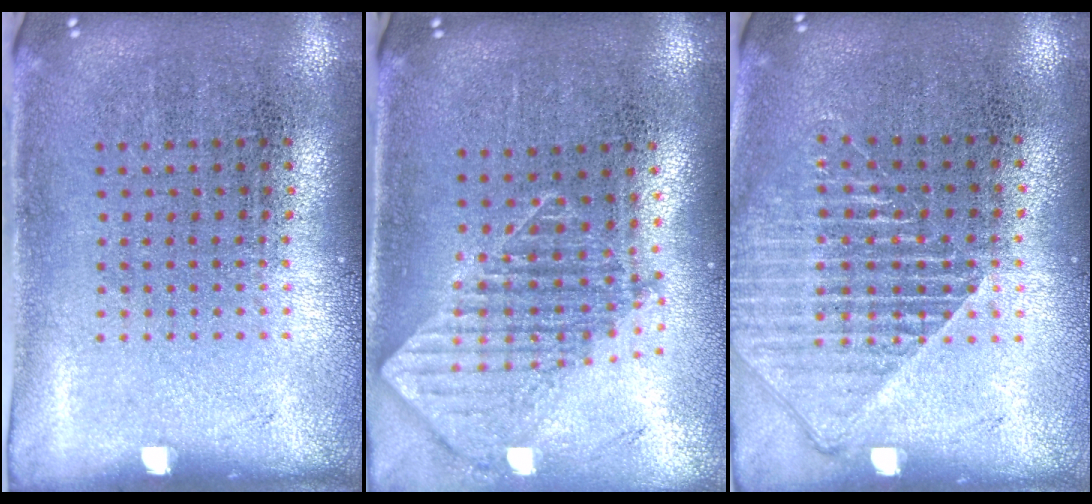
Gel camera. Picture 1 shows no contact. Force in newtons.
{"total": 1.9, "press": 1.4, "slide": 1.2}
{"total": 1.6, "press": 1.4, "slide": 0.8}